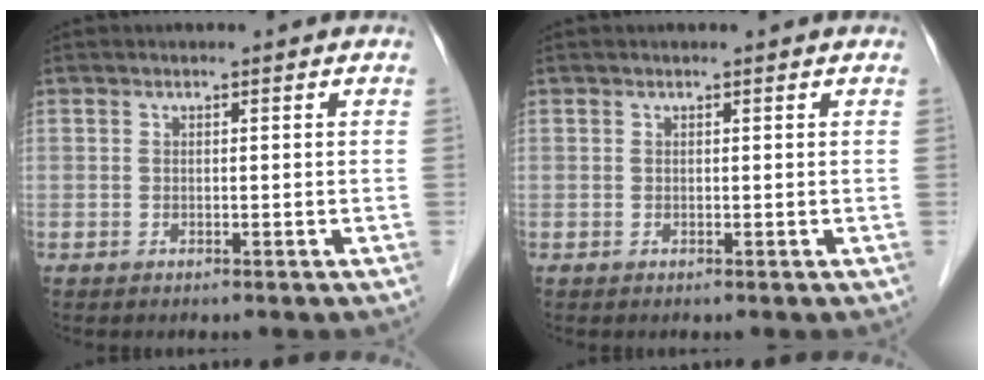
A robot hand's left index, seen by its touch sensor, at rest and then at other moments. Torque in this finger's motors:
{"motor_torque": [0.18, -0.13, 0.01, 0.01]}